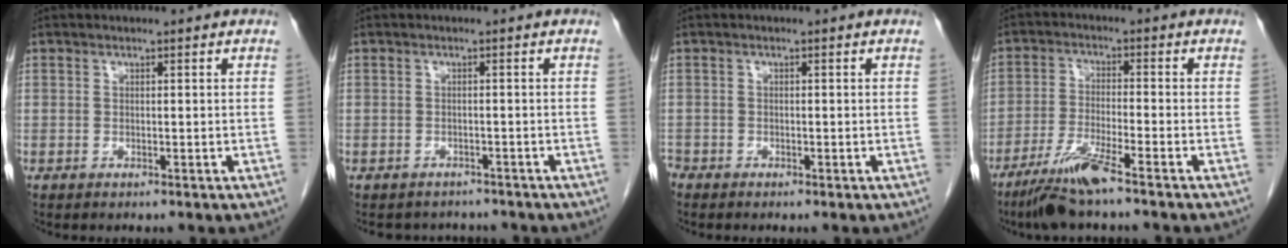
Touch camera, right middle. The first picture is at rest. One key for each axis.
{"total": 4.3, "fx": -3.9, "fy": 1.7, "fz": 0.1, "tx": -0.003, "ty": 0.002, "tz": -0.048}
{"total": 1.2, "fx": -0.9, "fy": 0.7, "fz": 0.3, "tx": -0.011, "ty": 0.000, "tz": -0.018}
{"total": 7.4, "fx": -5.4, "fy": -0.3, "fz": 5.0, "tx": -0.103, "ty": -0.025, "tz": -0.107}